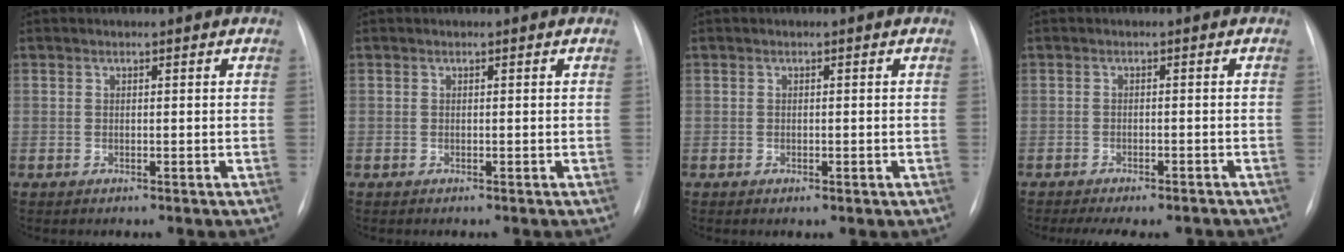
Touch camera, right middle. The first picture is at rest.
{"total": 0.0}
{"total": 1.0, "force": [-0.4, 0.4, 0.8], "torque": [-0.011, -0.001, -0.004]}
{"total": 9.7, "force": [-8.1, 3.1, 4.3], "torque": [-0.063, -0.002, -0.102]}